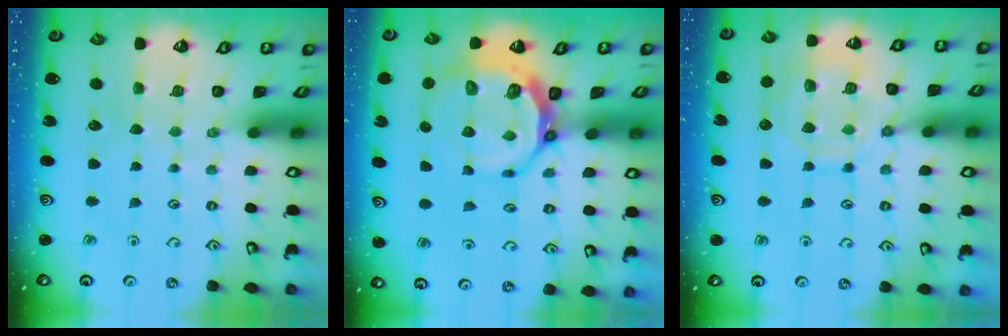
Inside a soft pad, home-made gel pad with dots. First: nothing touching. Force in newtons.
{"total": 10.2, "press": 9.3, "slide": 4.2}
{"total": 12.7, "press": 12.7, "slide": 1.0}